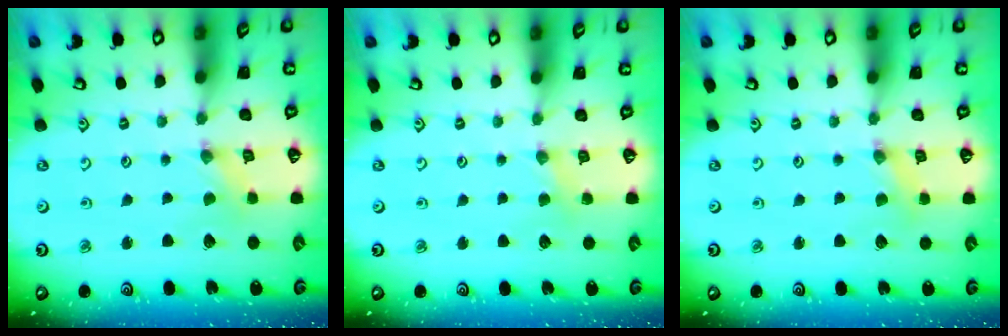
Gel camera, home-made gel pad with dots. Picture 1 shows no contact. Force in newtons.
{"total": 2.2, "press": 2.2, "slide": 0.4}
{"total": 1.6, "press": 1.6, "slide": 0.3}